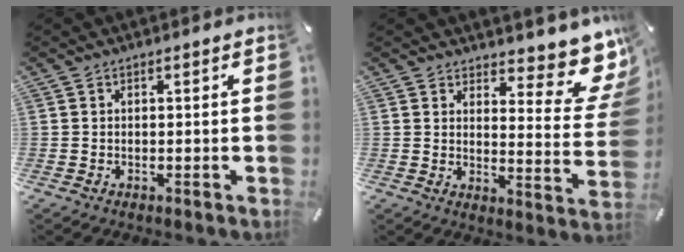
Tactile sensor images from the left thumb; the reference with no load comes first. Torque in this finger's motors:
{"motor_torque": [0.67, -0.65, 0.14, -0.12, 0.05]}